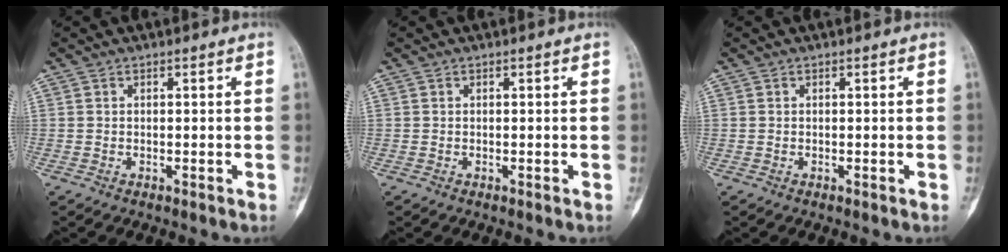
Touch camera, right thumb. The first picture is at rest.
{"total": 0.0}
{"total": 0.0}